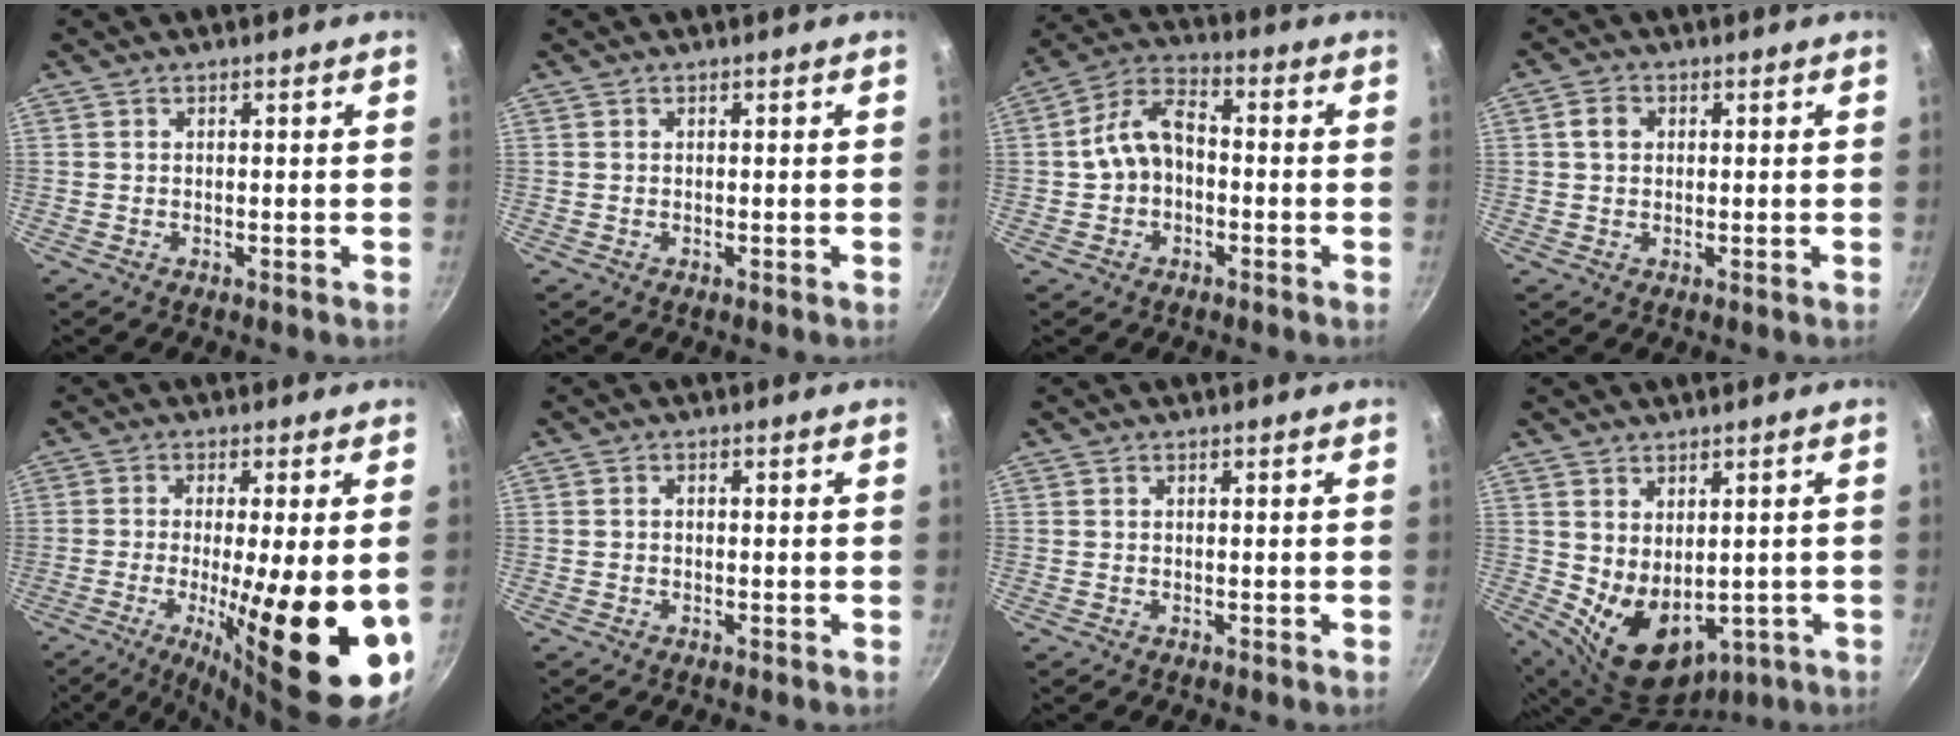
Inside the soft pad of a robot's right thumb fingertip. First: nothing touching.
{"total": 0.0}
{"total": 14.6, "force": [-1.8, 11.1, 9.3], "torque": [-0.141, 0.049, -0.041]}
{"total": 3.1, "force": [0.7, 2.5, 1.8], "torque": [-0.023, 0.005, 0.009]}
{"total": 20.7, "force": [-4.2, 4.9, 19.7], "torque": [-0.288, -0.017, -0.055]}
{"total": 0.7, "force": [-0.3, 0.5, 0.3], "torque": [-0.008, 0.004, -0.004]}
{"total": 0.0}
{"total": 11.4, "force": [-0.4, 7.9, 8.3], "torque": [-0.110, -0.024, 0.025]}